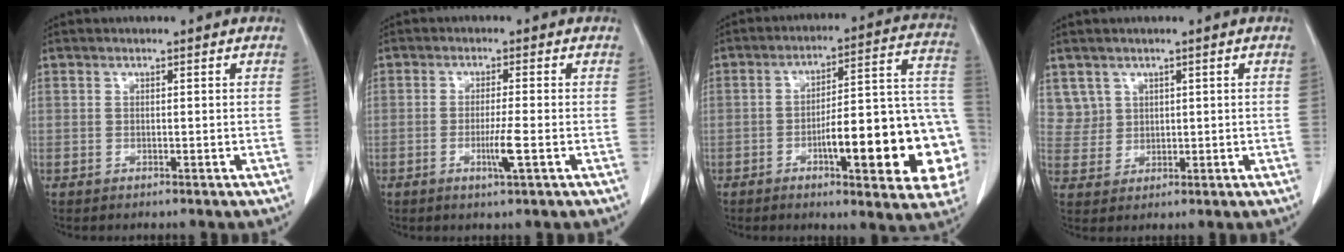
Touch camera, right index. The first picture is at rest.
{"total": 3.7, "force": [-1.1, -0.4, 3.5], "torque": [-0.065, -0.008, -0.019]}
{"total": 21.4, "force": [-6.0, 4.1, 20.2], "torque": [-0.182, 0.032, -0.067]}
{"total": 4.0, "force": [2.2, 3.4, -0.3], "torque": [0.019, 0.006, 0.046]}